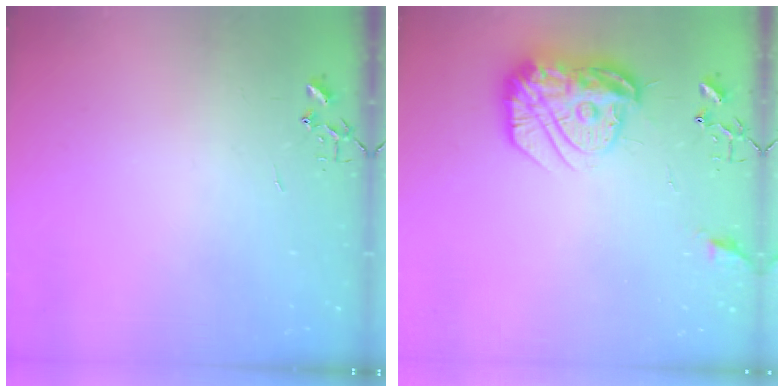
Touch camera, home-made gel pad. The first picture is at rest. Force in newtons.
{"total": 18.0, "press": 17.9, "slide": 1.6}